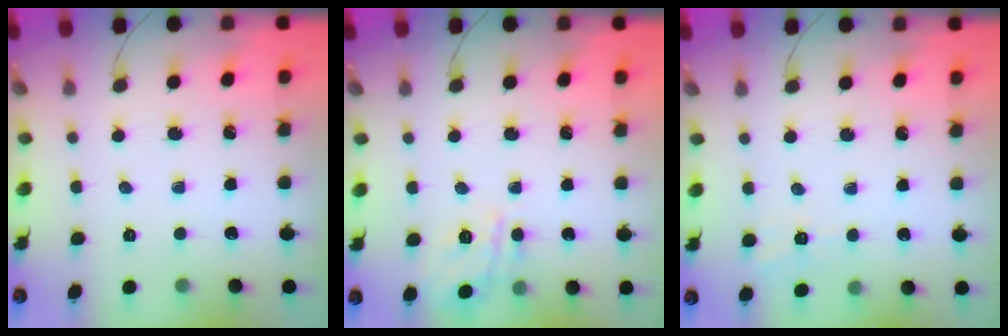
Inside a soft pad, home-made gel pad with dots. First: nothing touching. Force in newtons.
{"total": 9.4, "press": 9.4, "slide": 0.6}
{"total": 1.8, "press": 0.2, "slide": 1.8}